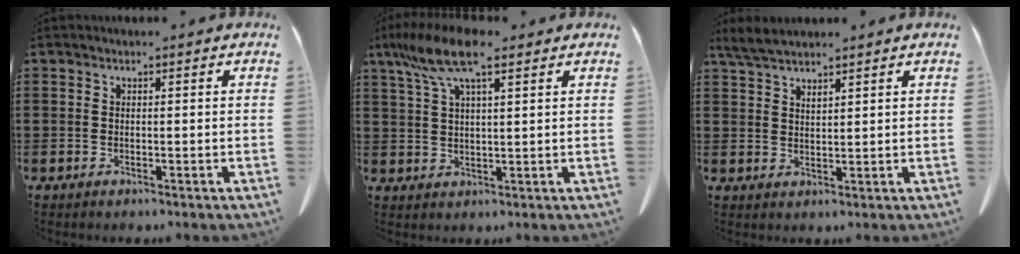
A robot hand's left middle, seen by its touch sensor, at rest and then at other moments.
{"total": 9.3, "force": [5.7, 2.3, 7.0], "torque": [-0.154, -0.006, 0.100]}
{"total": 3.2, "force": [2.8, 0.4, 1.4], "torque": [-0.035, -0.001, 0.053]}